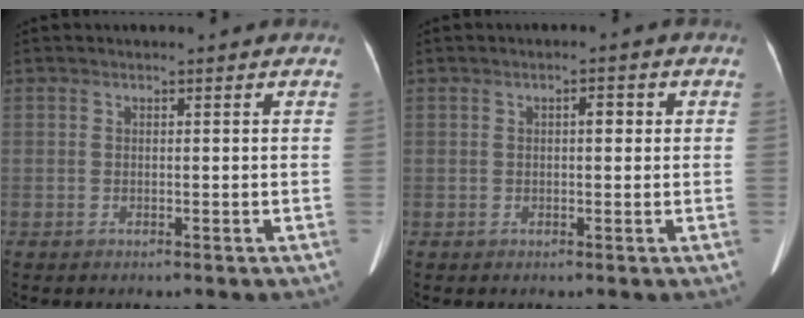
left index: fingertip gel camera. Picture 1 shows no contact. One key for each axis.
{"total": 1.8, "fx": 0.4, "fy": 0.8, "fz": 1.6, "tx": -0.024, "ty": 0.010, "tz": 0.005}